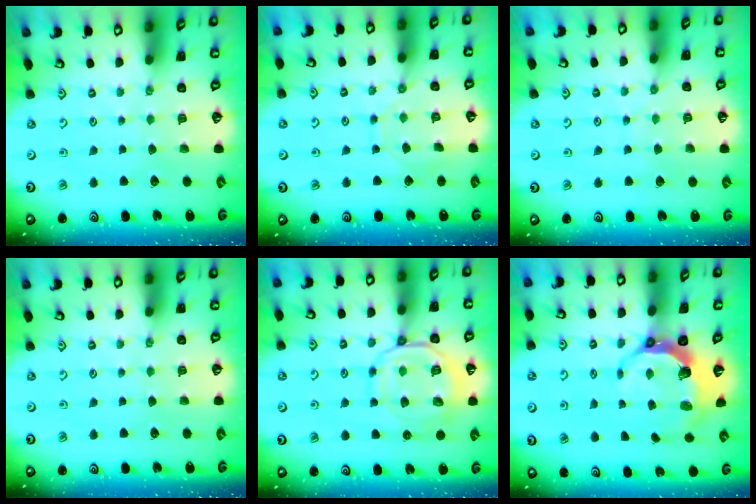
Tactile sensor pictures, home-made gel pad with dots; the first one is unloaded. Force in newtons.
{"total": 8.0, "press": 8.0, "slide": 0.6}
{"total": 5.3, "press": 5.3, "slide": 0.6}
{"total": 0.0}
{"total": 11.7, "press": 11.6, "slide": 1.2}
{"total": 8.0, "press": 6.4, "slide": 4.8}